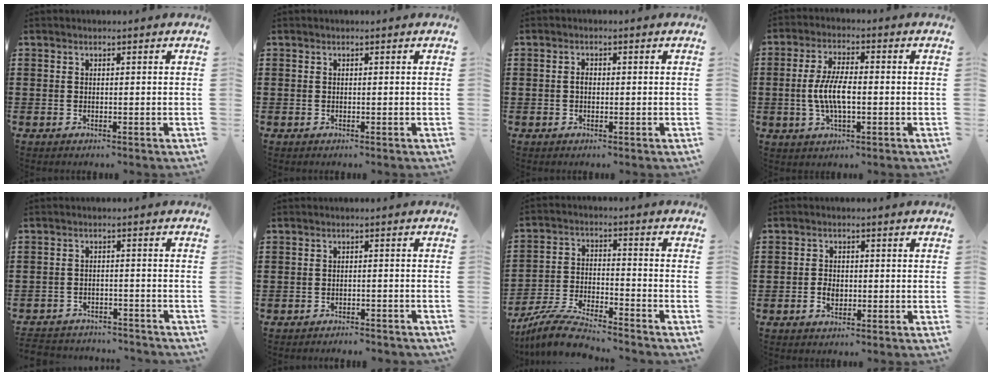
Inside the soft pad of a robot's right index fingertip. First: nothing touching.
{"total": 0.0}
{"total": 1.3, "force": [-0.1, 0.8, 1.0], "torque": [-0.021, 0.003, -0.003]}
{"total": 6.7, "force": [-0.8, 2.5, 6.2], "torque": [-0.136, -0.004, -0.022]}
{"total": 2.8, "force": [-2.8, 0.4, -0.1], "torque": [-0.007, 0.000, -0.060]}
{"total": 1.7, "force": [-1.7, 0.1, 0.1], "torque": [-0.008, 0.002, -0.036]}
{"total": 7.7, "force": [-7.3, 0.6, 2.4], "torque": [-0.064, 0.001, -0.145]}
{"total": 2.3, "force": [-0.7, 1.4, 1.7], "torque": [-0.033, -0.002, -0.012]}